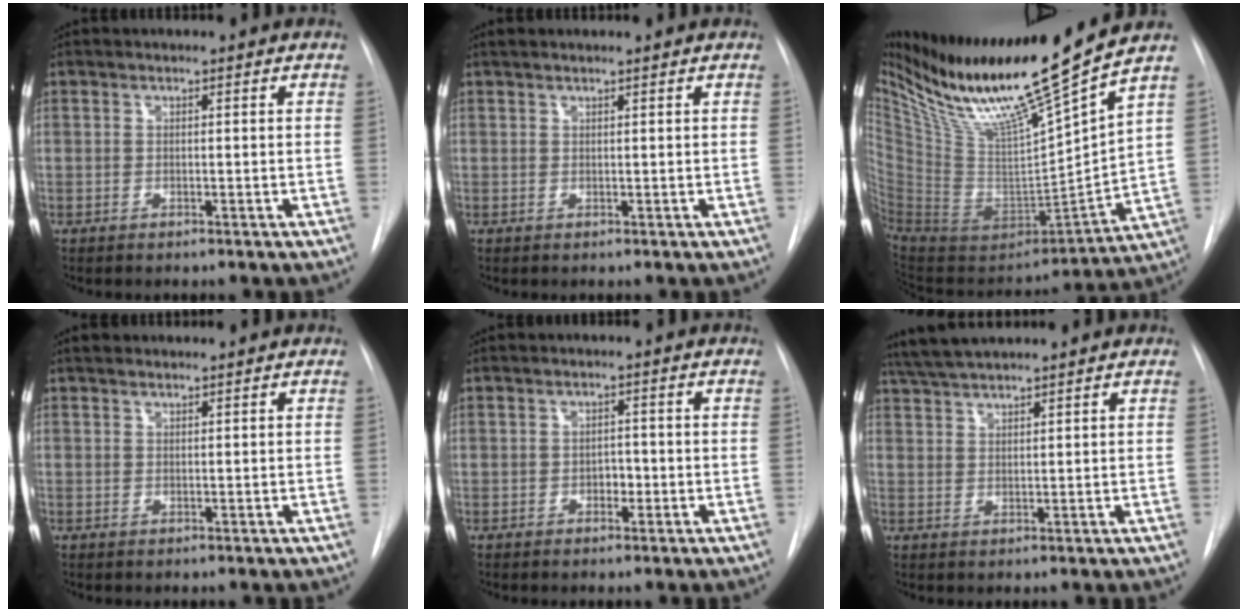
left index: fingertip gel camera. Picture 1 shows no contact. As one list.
[{"total": 2.1, "force": [1.7, -0.1, 1.1], "torque": [-0.010, 0.021, 0.030]}, {"total": 25.1, "force": [19.1, -0.3, 16.2], "torque": [-0.271, -0.031, 0.344]}, {"total": 1.6, "force": [1.4, 0.5, 0.5], "torque": [-0.006, 0.016, 0.024]}, {"total": 1.8, "force": [-0.9, 1.1, 1.0], "torque": [-0.012, 0.002, -0.016]}, {"total": 5.9, "force": [5.4, -0.2, 2.3], "torque": [-0.047, 0.027, 0.102]}]